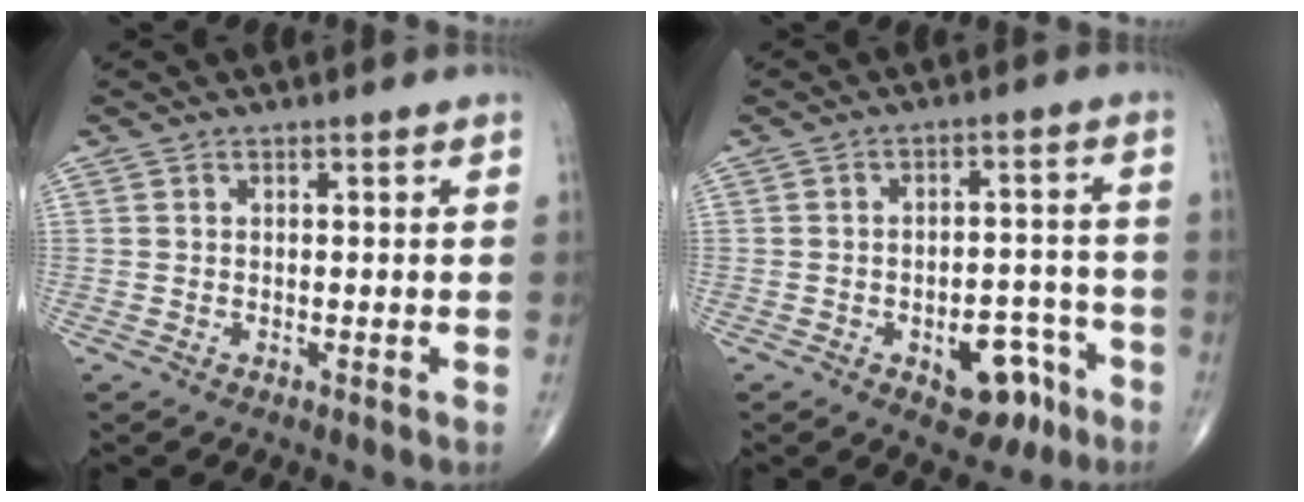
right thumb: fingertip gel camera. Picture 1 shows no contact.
{"total": 9.2, "force": [-4.6, 5.1, 6.0], "torque": [-0.051, 0.041, -0.056]}